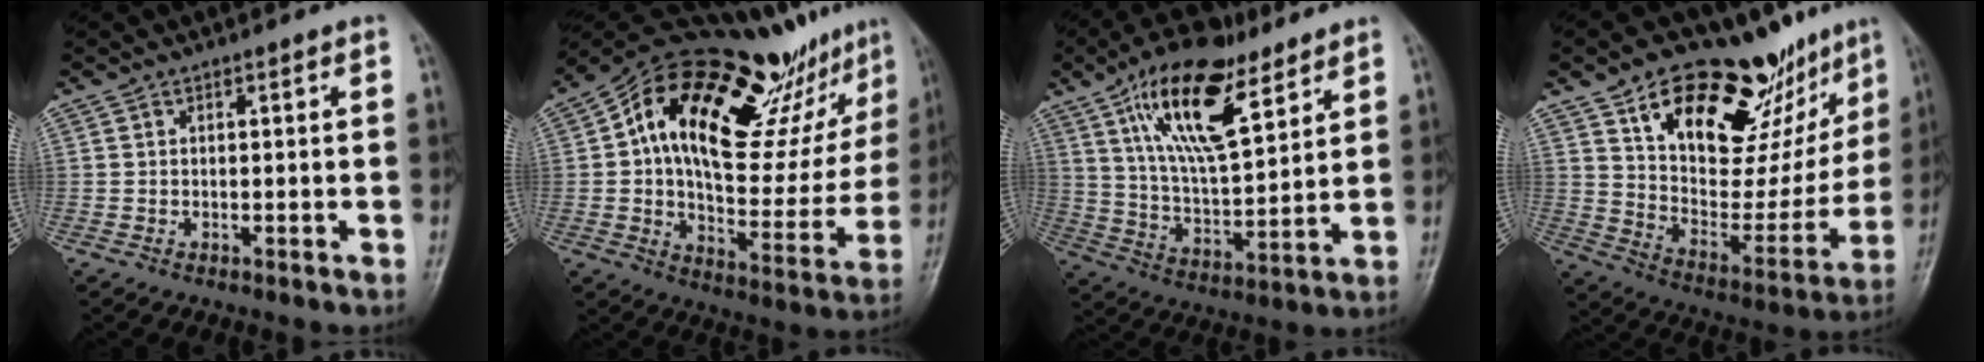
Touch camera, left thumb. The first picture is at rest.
{"total": 30.9, "force": [17.1, 13.2, 22.0], "torque": [-0.280, -0.016, 0.268]}
{"total": 18.9, "force": [10.2, 7.6, 13.9], "torque": [-0.216, -0.038, 0.185]}
{"total": 28.0, "force": [16.9, 13.7, 17.7], "torque": [-0.205, -0.050, 0.269]}